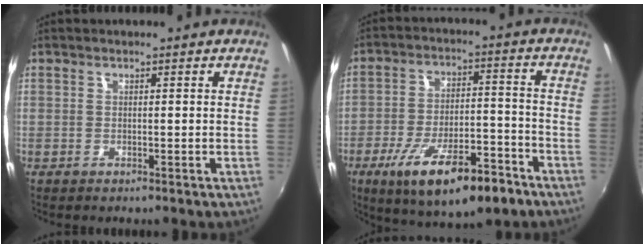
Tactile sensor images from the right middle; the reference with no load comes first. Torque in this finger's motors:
{"motor_torque": [1.60, -0.53, 0.35, 0.21]}